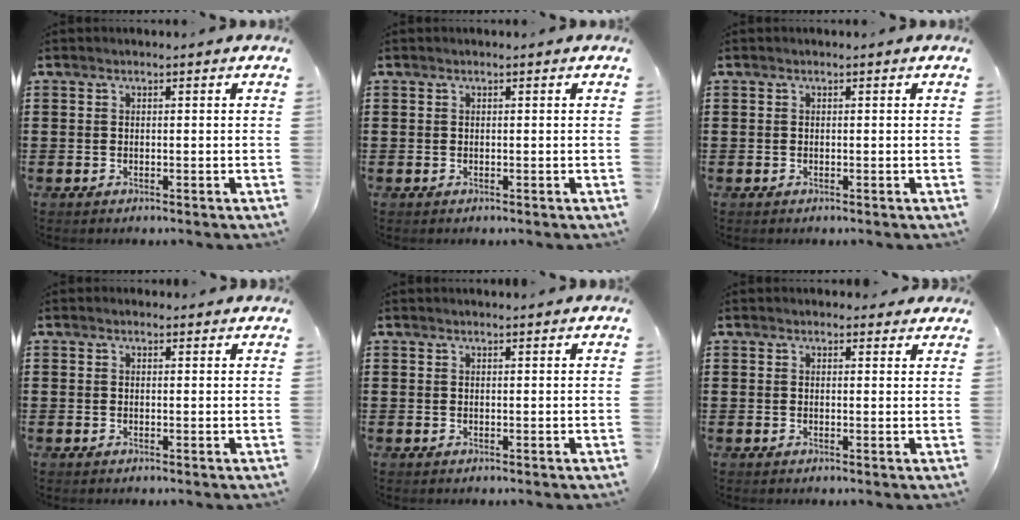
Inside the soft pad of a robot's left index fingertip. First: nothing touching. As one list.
[{"total": 0.0}, {"total": 0.0}, {"total": 0.6, "force": [0.4, 0.4, 0.2], "torque": [-0.005, 0.004, 0.008]}, {"total": 0.6, "force": [0.6, 0.0, 0.1], "torque": [0.003, -0.004, 0.011]}, {"total": 1.6, "force": [1.4, 0.7, 0.2], "torque": [0.000, 0.004, 0.025]}]